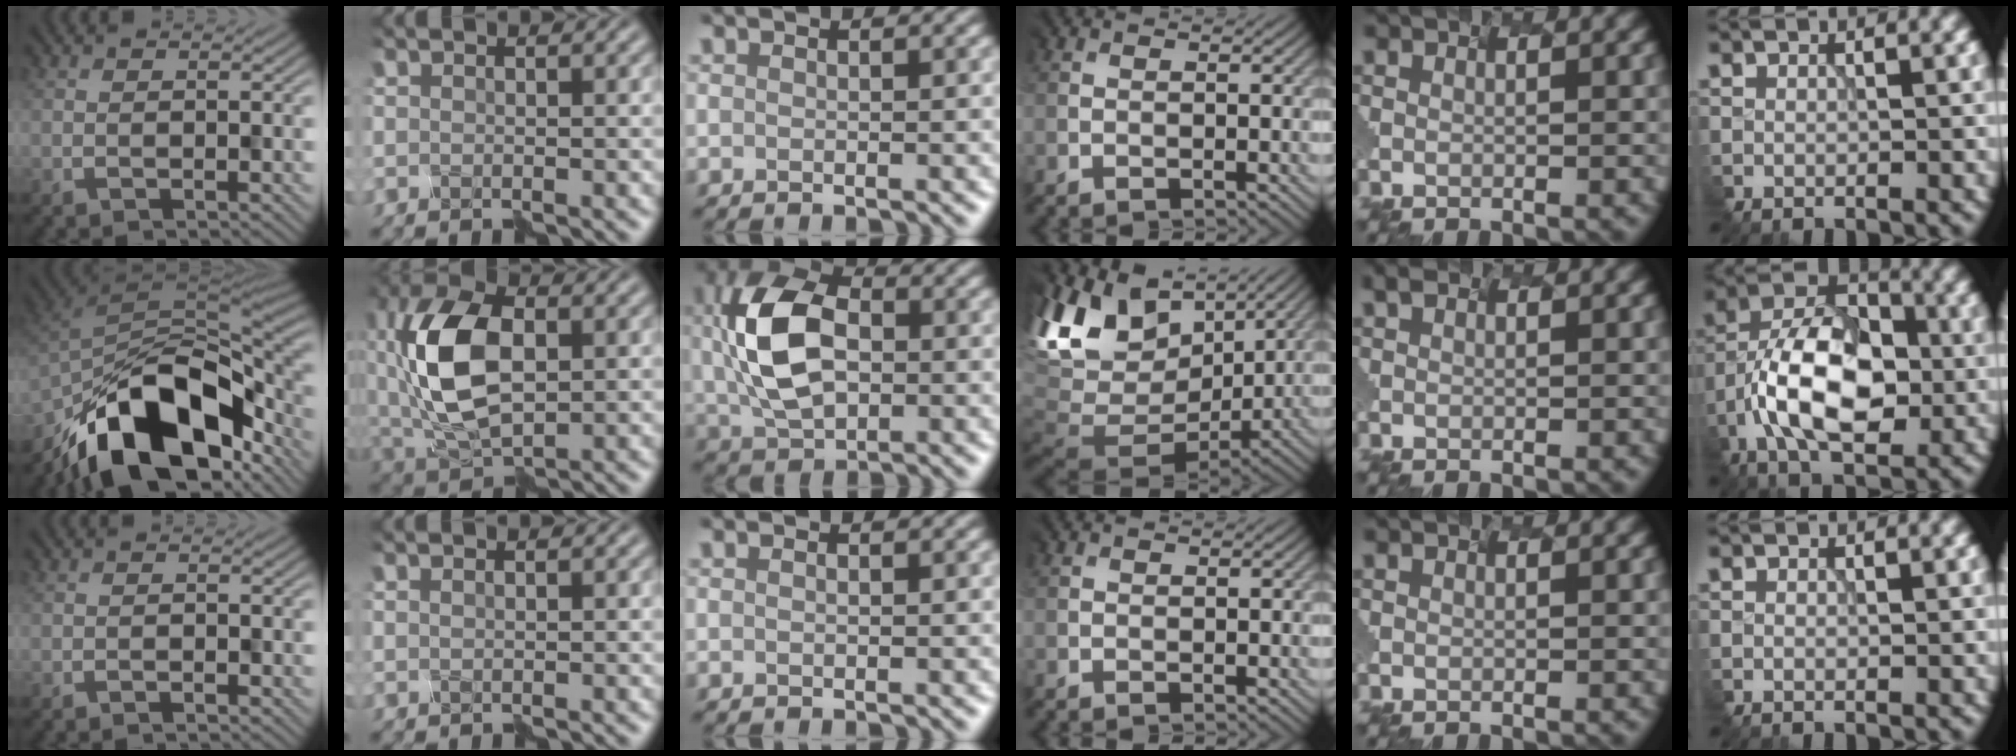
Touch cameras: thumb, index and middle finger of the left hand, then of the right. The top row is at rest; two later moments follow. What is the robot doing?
{"motion": "disassemble", "object": "markers"}